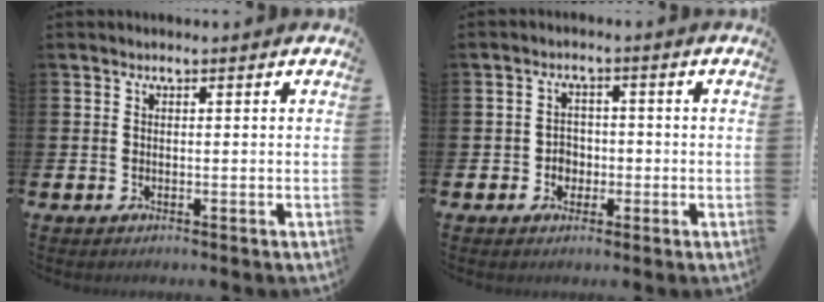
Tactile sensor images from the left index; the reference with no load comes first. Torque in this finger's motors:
{"motor_torque": [0.38, -0.20, 0.24, 0.03]}